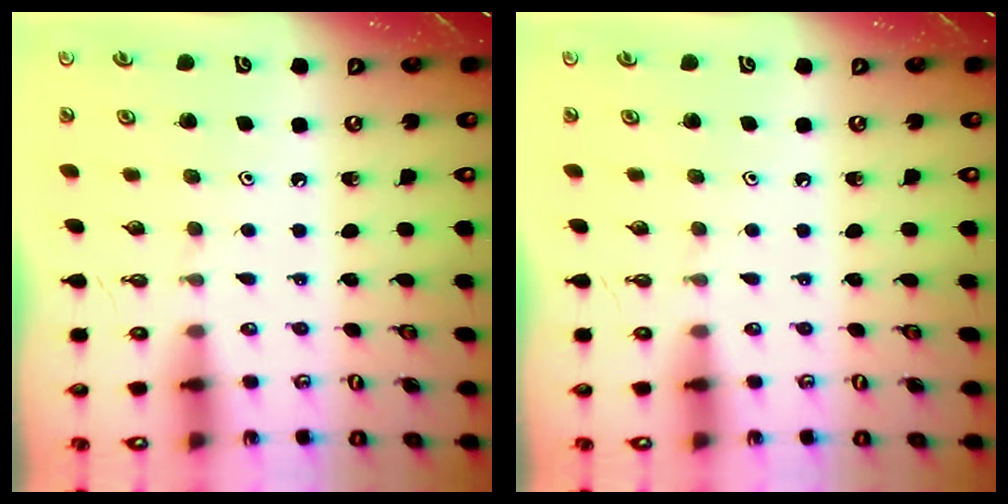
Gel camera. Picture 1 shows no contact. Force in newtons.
{"total": 0.0}